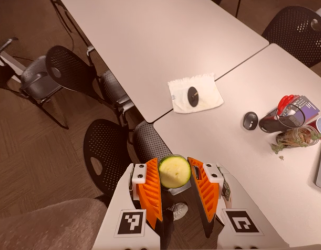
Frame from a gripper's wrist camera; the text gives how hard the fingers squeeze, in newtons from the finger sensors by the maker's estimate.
{"total": 8.4, "left": 7.9, "right": 8.8}